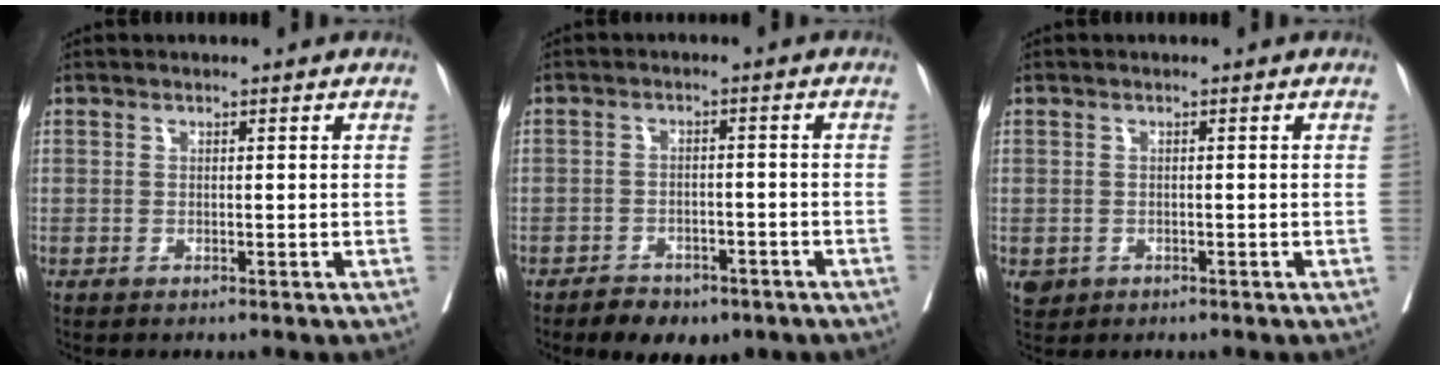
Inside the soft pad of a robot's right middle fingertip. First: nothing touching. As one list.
[{"total": 7.2, "force": [-5.2, 3.7, 3.3], "torque": [-0.045, 0.006, -0.069]}, {"total": 1.9, "force": [-0.7, 1.7, 0.6], "torque": [-0.010, 0.001, -0.004]}]